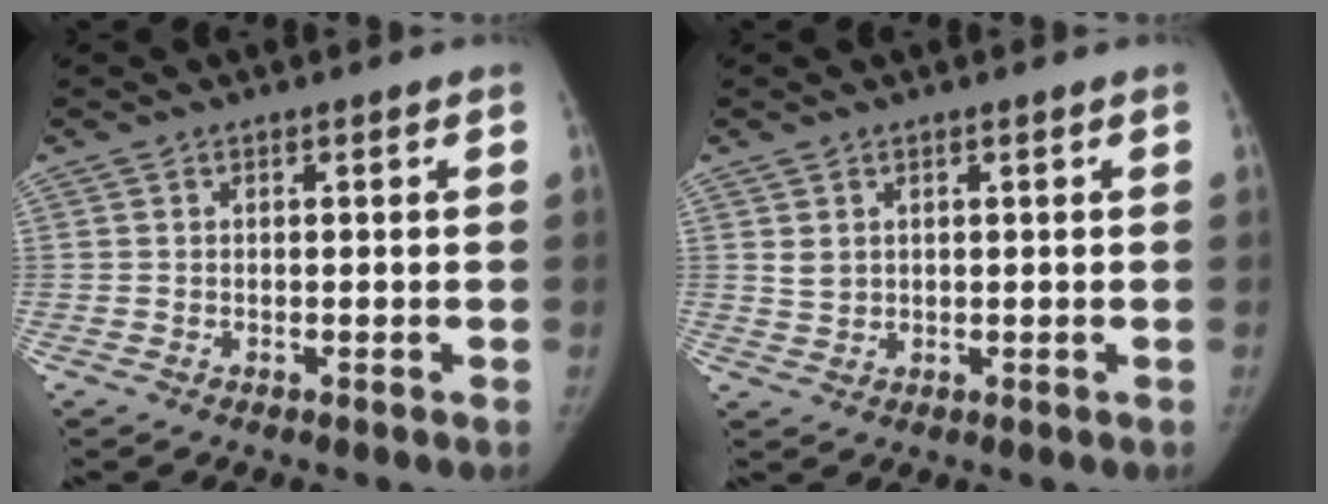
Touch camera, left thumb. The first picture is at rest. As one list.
[{"total": 1.9, "force": [0.9, 1.4, 0.9], "torque": [-0.013, -0.007, 0.025]}]